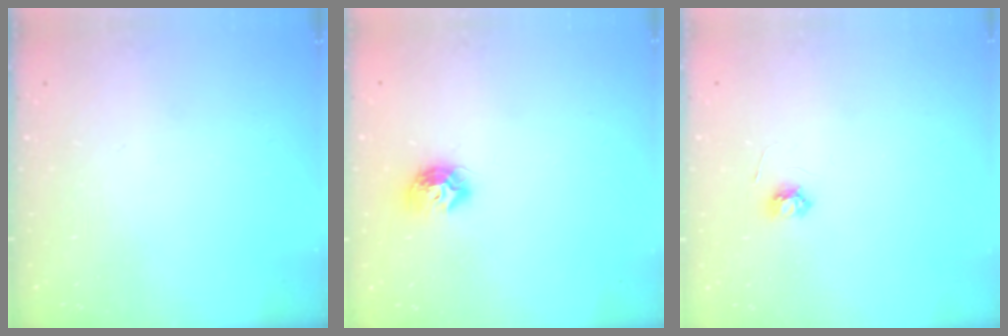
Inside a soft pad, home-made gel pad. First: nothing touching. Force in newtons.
{"total": 8.6, "press": 8.5, "slide": 0.1}
{"total": 3.6, "press": 3.6, "slide": 0.5}